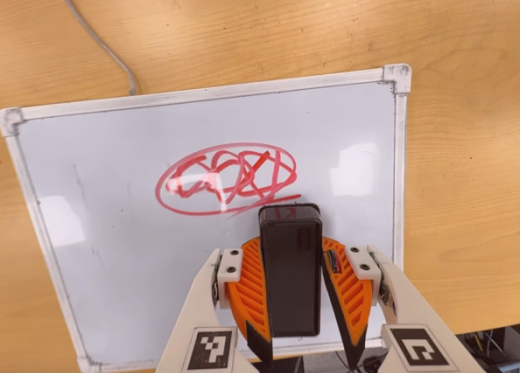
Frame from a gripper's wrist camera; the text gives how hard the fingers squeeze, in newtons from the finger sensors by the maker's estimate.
{"total": 7.6, "left": 6.7, "right": 8.5}